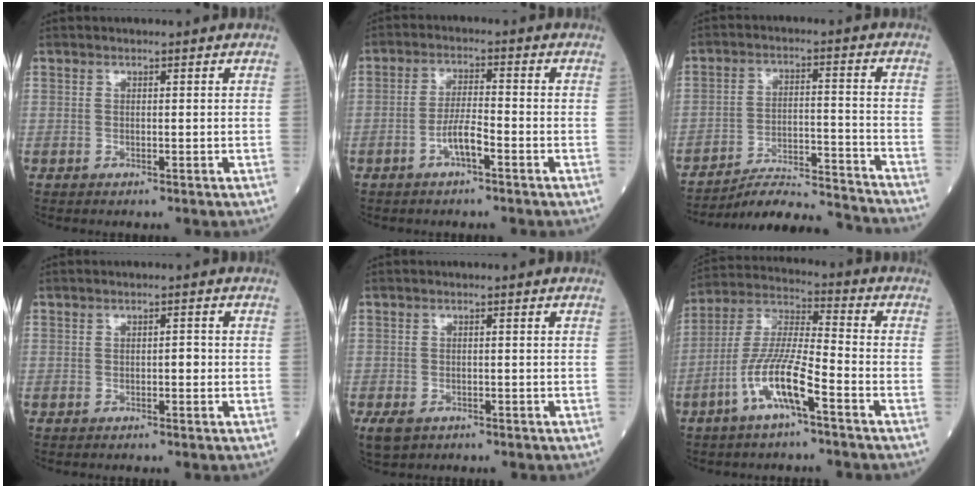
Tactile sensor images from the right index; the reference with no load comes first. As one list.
[{"total": 4.2, "force": [-2.1, 0.6, 3.6], "torque": [-0.069, 0.008, -0.039]}, {"total": 14.8, "force": [-14.5, -0.6, 2.9], "torque": [-0.042, 0.008, -0.220]}, {"total": 1.2, "force": [-0.2, 0.5, 1.0], "torque": [-0.010, 0.004, -0.006]}, {"total": 3.0, "force": [-1.8, 1.9, 1.5], "torque": [-0.033, -0.005, -0.025]}, {"total": 10.7, "force": [-5.1, 1.2, 9.4], "torque": [-0.194, 0.002, -0.103]}]